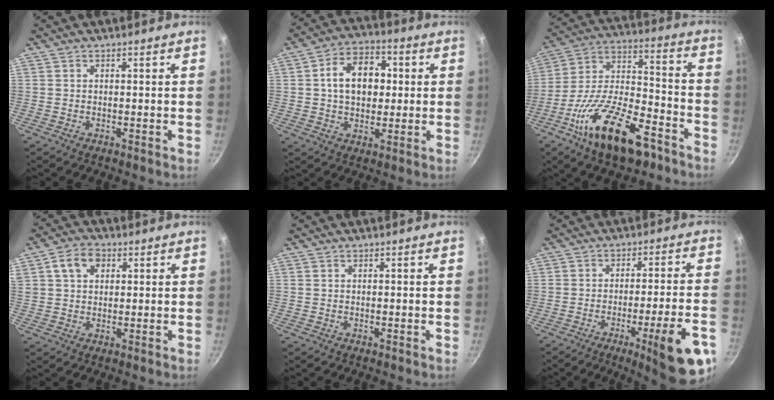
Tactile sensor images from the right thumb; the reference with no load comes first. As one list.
[{"total": 12.2, "force": [1.6, 8.7, 8.4], "torque": [-0.099, 0.017, 0.015]}, {"total": 21.7, "force": [-12.0, 9.5, 15.5], "torque": [-0.251, 0.068, -0.214]}, {"total": 6.6, "force": [2.4, 4.8, 3.9], "torque": [-0.053, 0.005, 0.036]}, {"total": 0.0}, {"total": 15.6, "force": [-7.2, 2.2, 13.6], "torque": [-0.168, 0.030, -0.094]}]